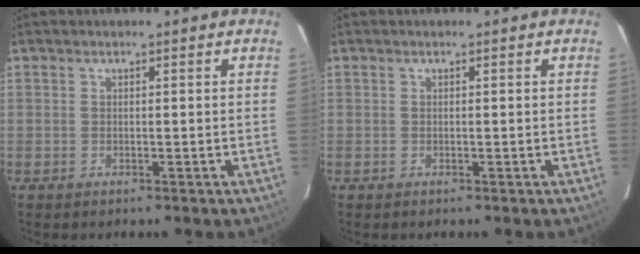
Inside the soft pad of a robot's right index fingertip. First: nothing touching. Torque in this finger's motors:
{"motor_torque": [0.00, 0.00, 0.00, 0.00]}